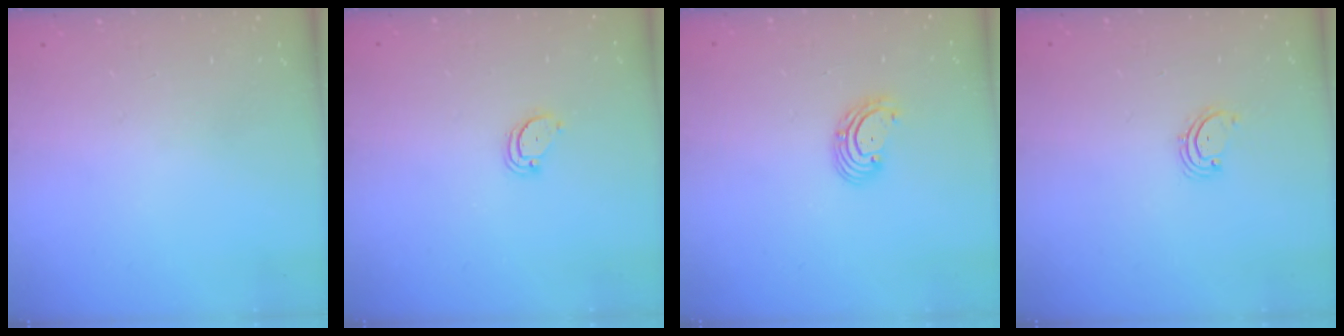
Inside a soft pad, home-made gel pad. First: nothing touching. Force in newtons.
{"total": 2.1, "press": 2.1, "slide": 0.1}
{"total": 2.7, "press": 2.7, "slide": 0.3}
{"total": 2.1, "press": 2.1, "slide": 0.3}